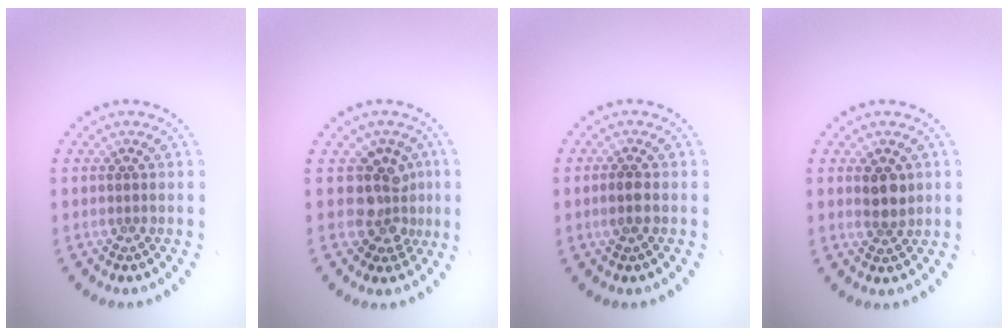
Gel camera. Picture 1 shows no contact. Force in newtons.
{"total": 3.6, "press": 2.8, "slide": 2.2}
{"total": 1.4, "press": 1.4, "slide": 0.3}
{"total": 2.1, "press": 1.9, "slide": 0.8}